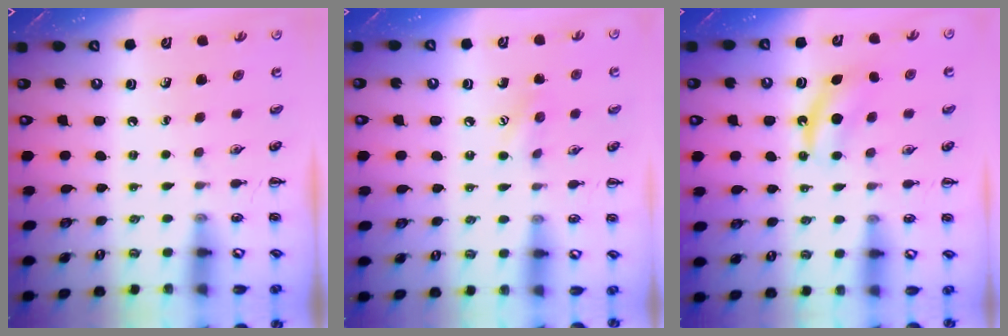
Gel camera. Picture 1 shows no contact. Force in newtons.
{"total": 6.7, "press": 6.5, "slide": 1.7}
{"total": 5.7, "press": 5.6, "slide": 1.3}